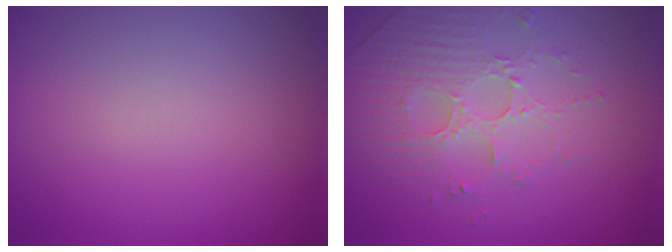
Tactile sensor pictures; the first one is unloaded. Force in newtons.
{"total": 5.0, "press": 3.6, "slide": 3.4}